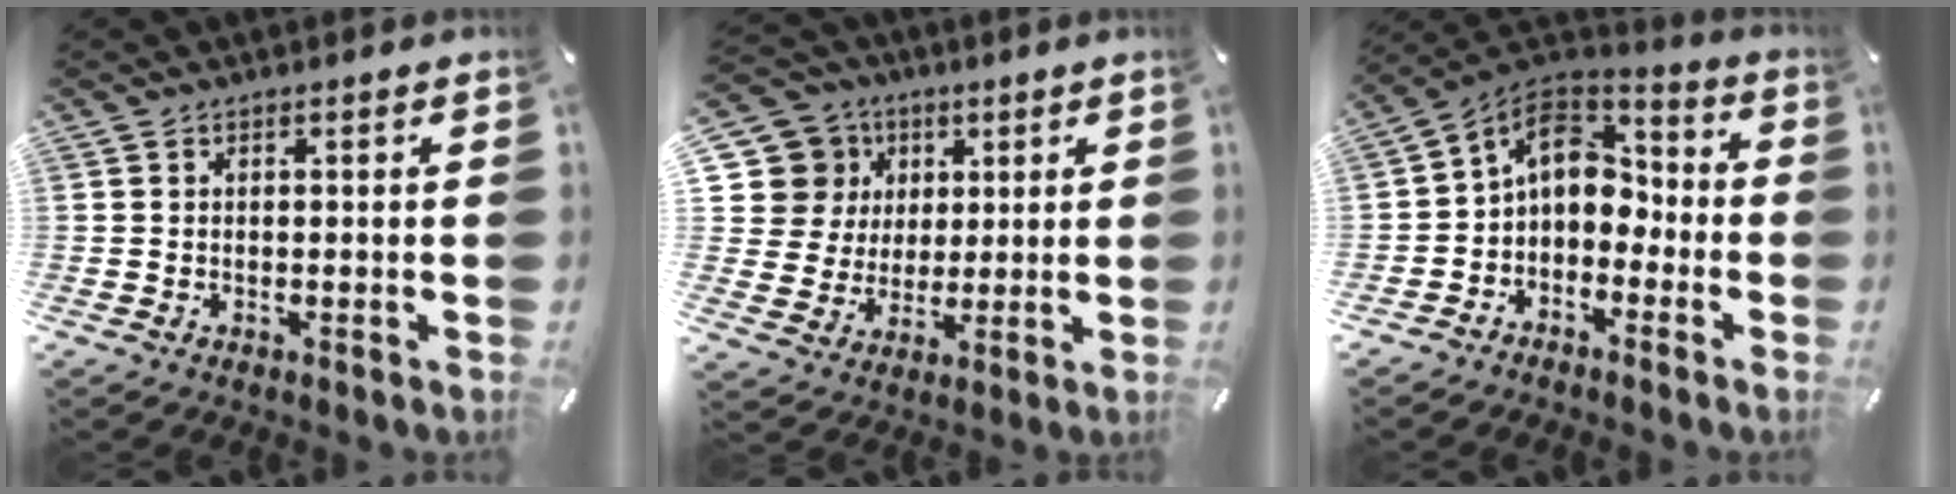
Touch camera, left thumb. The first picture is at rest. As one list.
[{"total": 13.8, "force": [4.6, 12.6, 3.4], "torque": [-0.081, -0.023, 0.092]}, {"total": 9.0, "force": [-0.3, 7.4, 5.0], "torque": [-0.084, 0.011, -0.005]}]